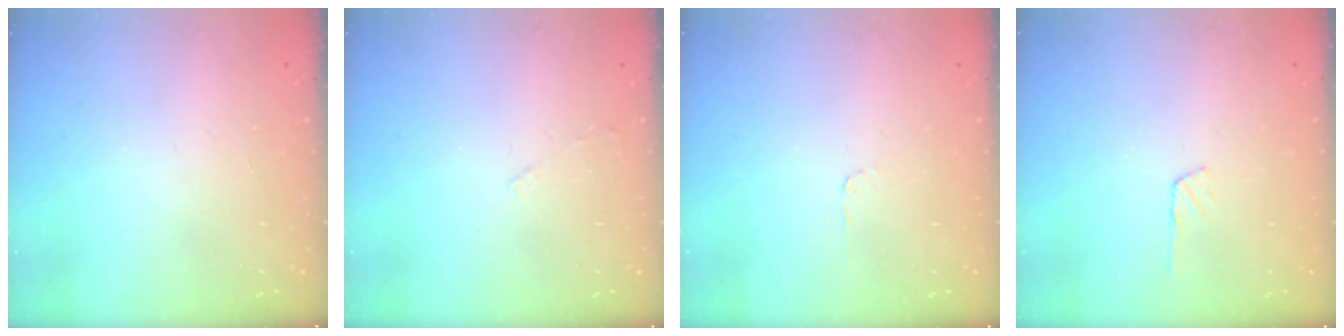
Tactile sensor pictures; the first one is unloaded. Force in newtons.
{"total": 2.4, "press": 2.4, "slide": 0.4}
{"total": 2.8, "press": 2.8, "slide": 0.4}
{"total": 3.4, "press": 3.4, "slide": 0.4}